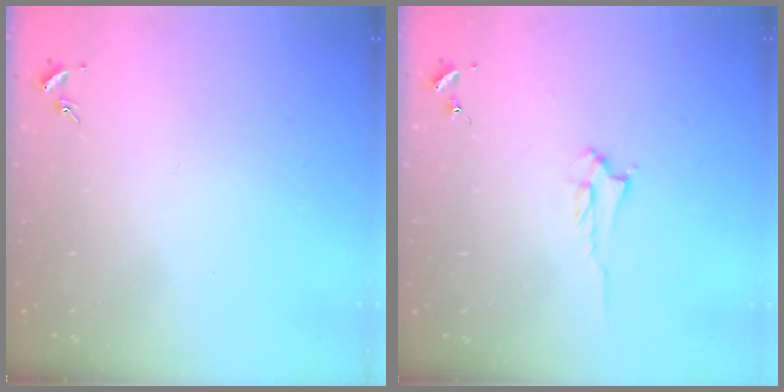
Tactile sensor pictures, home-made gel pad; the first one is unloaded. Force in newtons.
{"total": 2.0, "press": 1.9, "slide": 0.3}